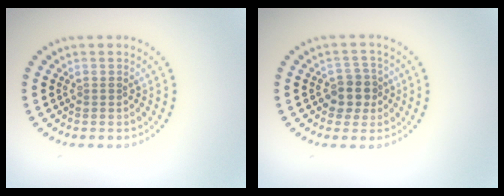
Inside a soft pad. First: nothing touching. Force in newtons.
{"total": 2.7, "press": 2.5, "slide": 1.1}